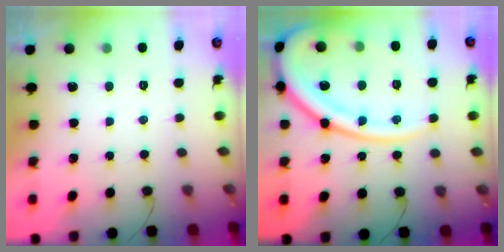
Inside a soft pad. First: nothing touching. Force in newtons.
{"total": 20.1, "press": 20.0, "slide": 2.2}